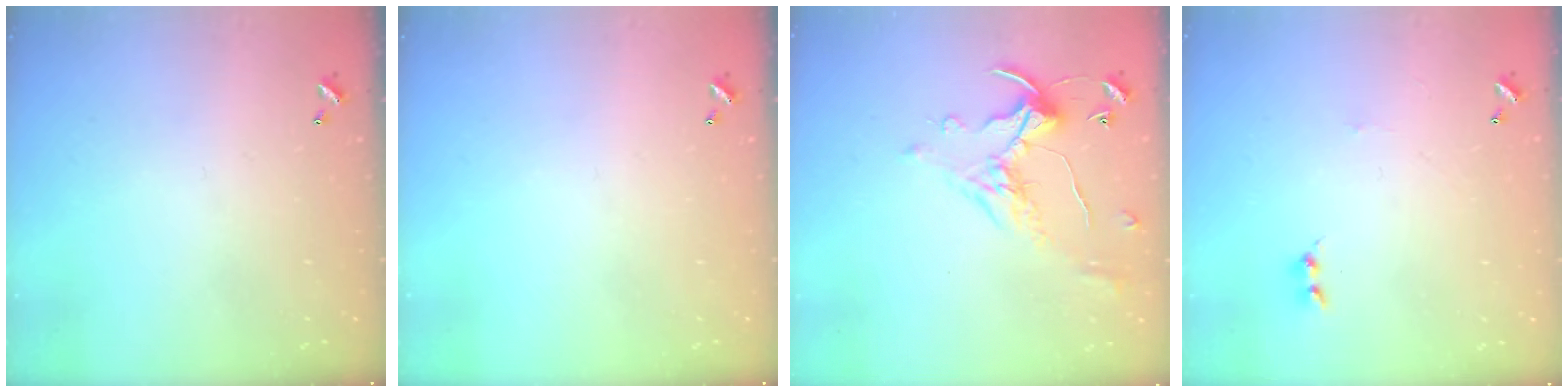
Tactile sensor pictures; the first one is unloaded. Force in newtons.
{"total": 0.0}
{"total": 1.1, "press": 0.6, "slide": 0.9}
{"total": 0.0}